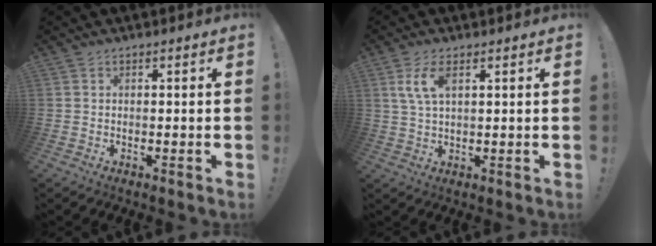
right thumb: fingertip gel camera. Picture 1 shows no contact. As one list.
[{"total": 6.4, "force": [2.5, 2.7, 5.2], "torque": [-0.110, 0.002, 0.043]}]